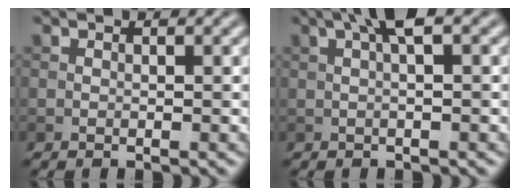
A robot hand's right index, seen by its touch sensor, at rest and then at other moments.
{"total": 2.9, "force": [1.0, 0.4, 2.7], "torque": [-0.045, 0.012, 0.016]}